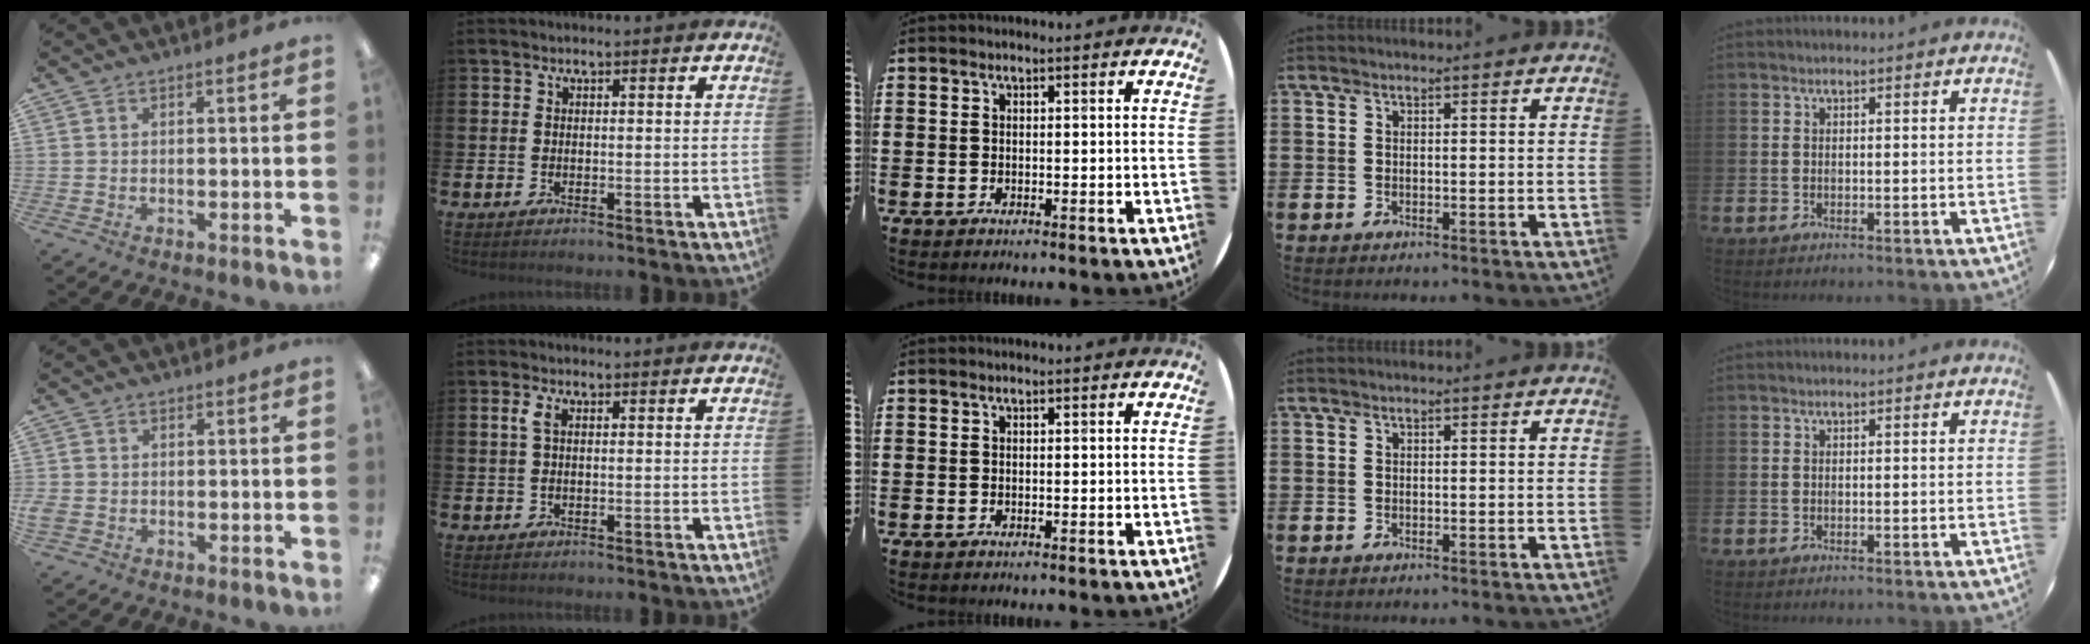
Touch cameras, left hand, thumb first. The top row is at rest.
{"thumb": {"total": 2.3, "force": [-0.6, 1.9, 1.0], "torque": [-0.015, 0.006, -0.011]}, "index": {"total": 2.2, "force": [0.6, 0.9, 1.9], "torque": [-0.041, 0.008, 0.009]}}